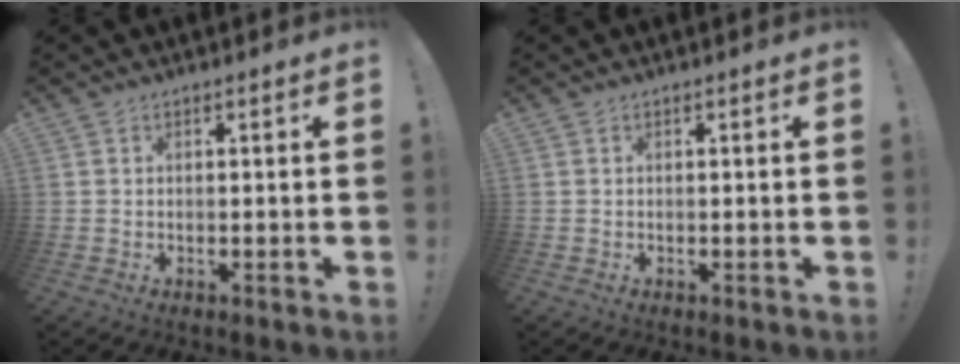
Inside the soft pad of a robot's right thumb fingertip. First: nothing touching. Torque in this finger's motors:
{"motor_torque": [0.00, 0.00, -0.03, 0.03, 0.05]}